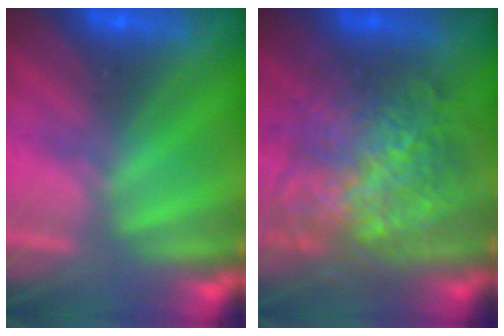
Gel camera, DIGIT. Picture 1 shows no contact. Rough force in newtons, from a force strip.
{"total": 8.4}